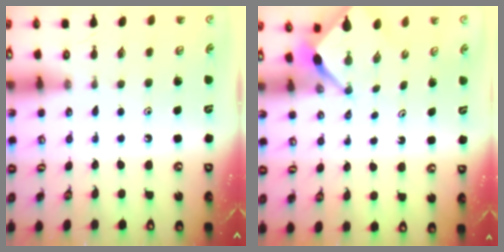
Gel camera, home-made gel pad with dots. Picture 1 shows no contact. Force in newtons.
{"total": 2.6, "press": 2.6, "slide": 0.3}